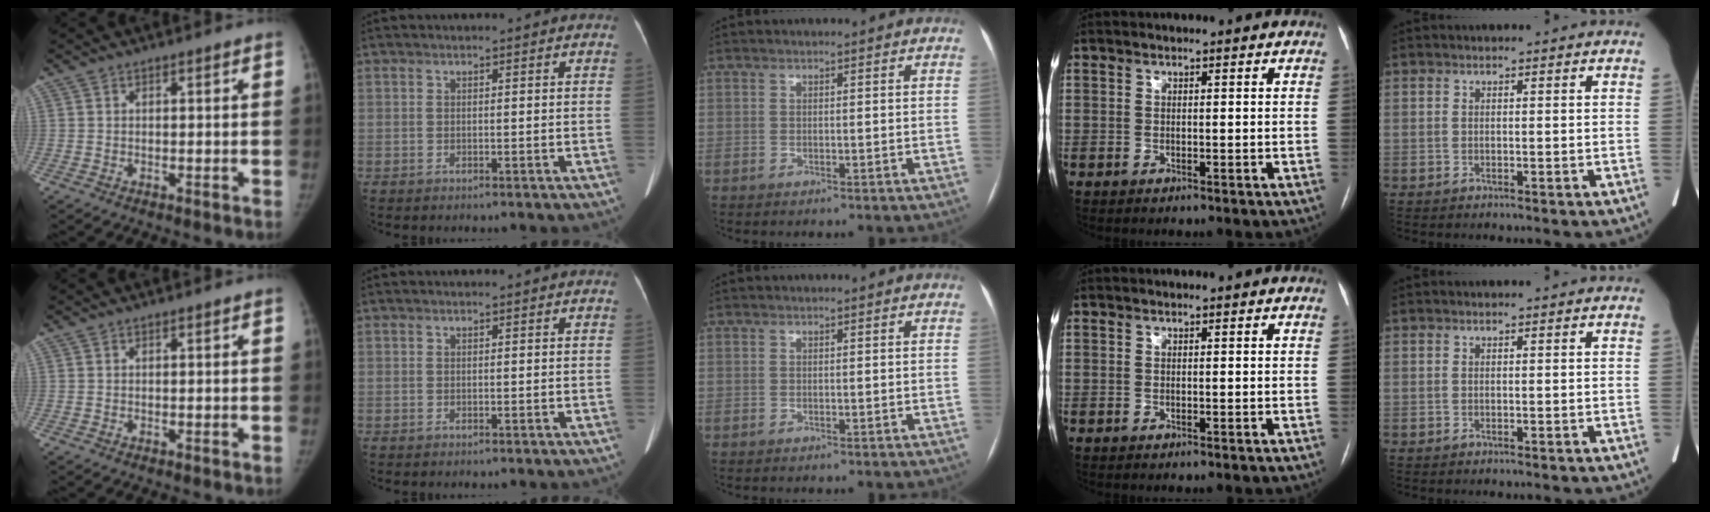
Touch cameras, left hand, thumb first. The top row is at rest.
{}